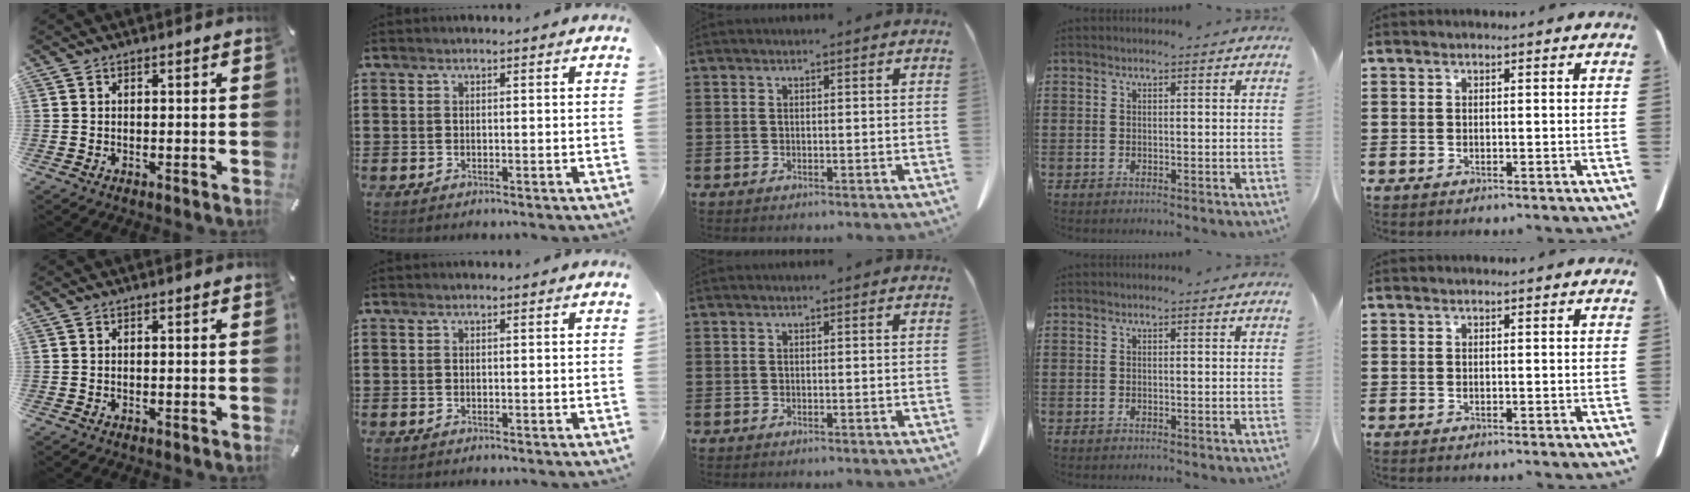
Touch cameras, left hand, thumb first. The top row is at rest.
{}